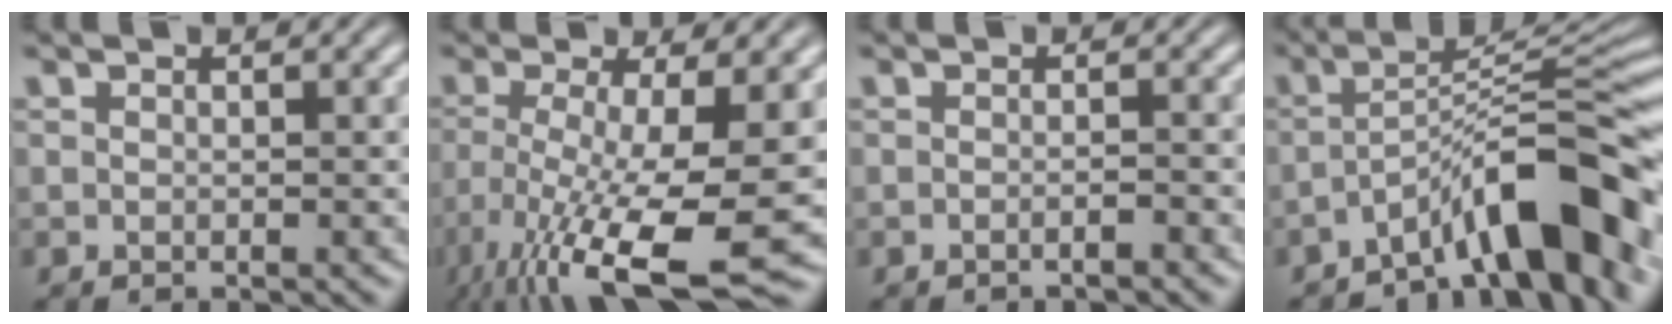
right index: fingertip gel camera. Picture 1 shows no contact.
{"total": 10.5, "force": [-4.6, 3.7, 8.7], "torque": [-0.166, -0.064, -0.040]}
{"total": 1.3, "force": [-1.2, -0.3, 0.3], "torque": [-0.001, 0.003, -0.023]}
{"total": 7.9, "force": [-3.5, 1.6, 6.9], "torque": [-0.093, -0.010, -0.046]}